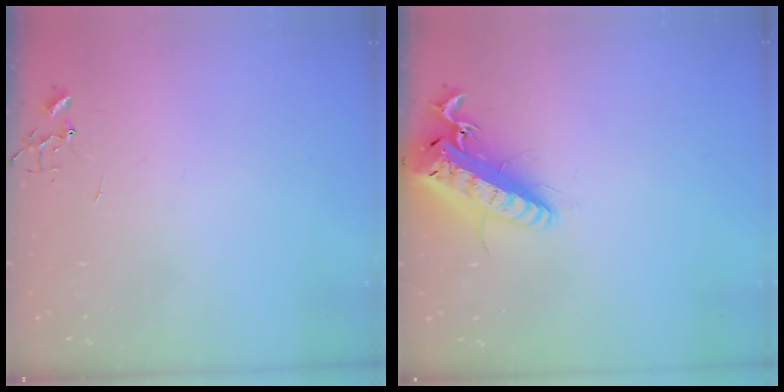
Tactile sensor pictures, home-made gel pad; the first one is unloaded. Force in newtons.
{"total": 19.8, "press": 19.4, "slide": 4.2}